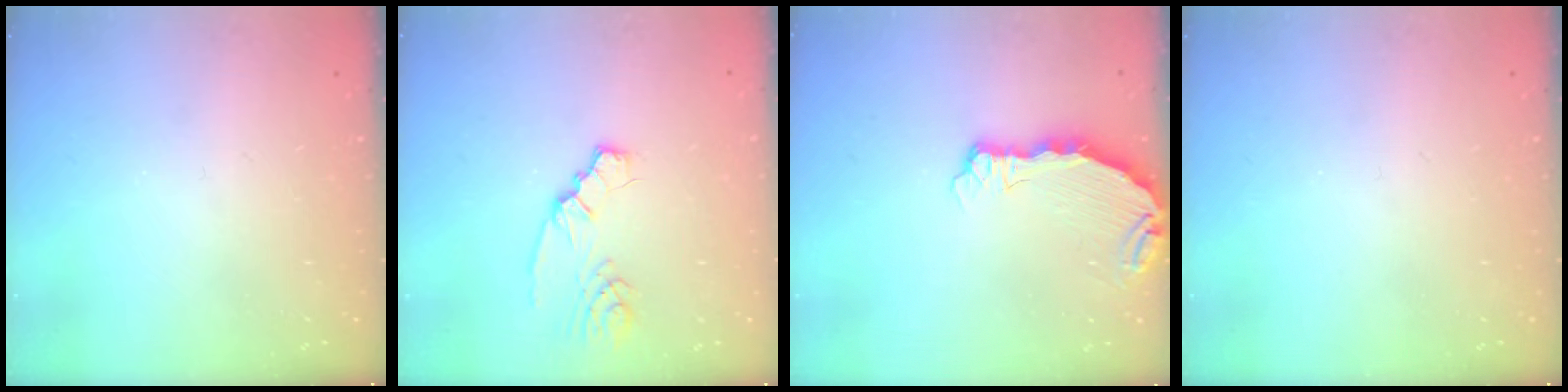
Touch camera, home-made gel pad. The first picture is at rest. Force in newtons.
{"total": 2.8, "press": 2.7, "slide": 0.6}
{"total": 7.1, "press": 6.0, "slide": 3.8}
{"total": 0.0}